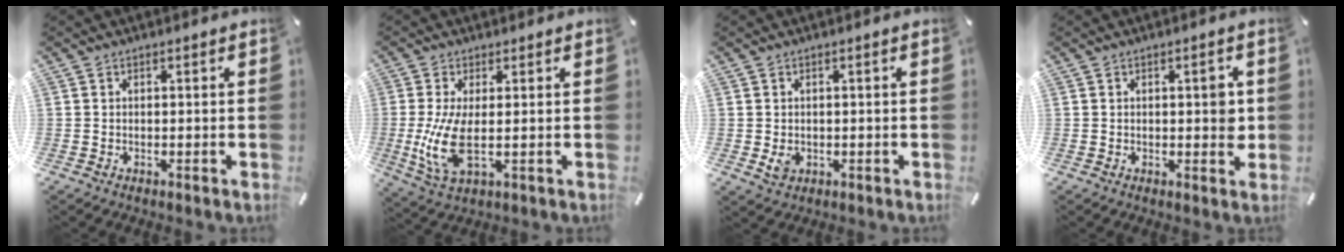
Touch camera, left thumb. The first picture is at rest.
{"total": 9.5, "force": [-0.2, 3.4, 8.9], "torque": [-0.213, -0.034, -0.005]}
{"total": 2.7, "force": [-0.4, 2.3, 1.3], "torque": [-0.023, -0.003, -0.009]}
{"total": 3.8, "force": [0.5, 1.8, 3.3], "torque": [-0.033, -0.007, -0.001]}